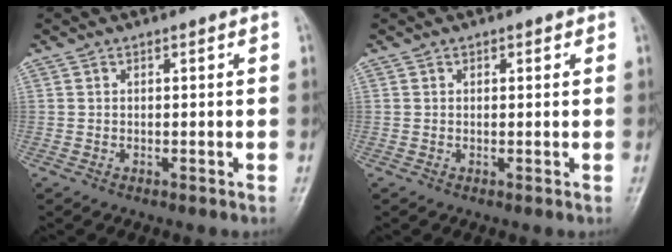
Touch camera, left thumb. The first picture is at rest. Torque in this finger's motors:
{"motor_torque": [-0.11, 0.00, -0.30, -0.28, 0.03]}